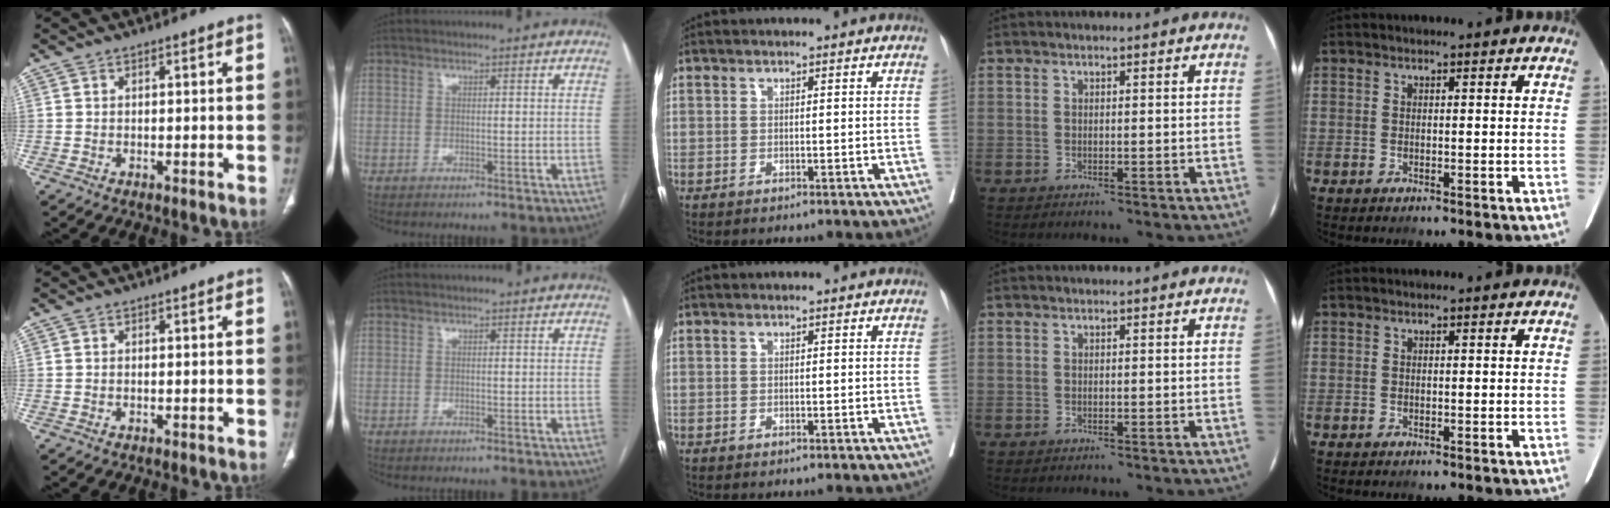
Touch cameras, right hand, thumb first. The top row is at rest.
{}